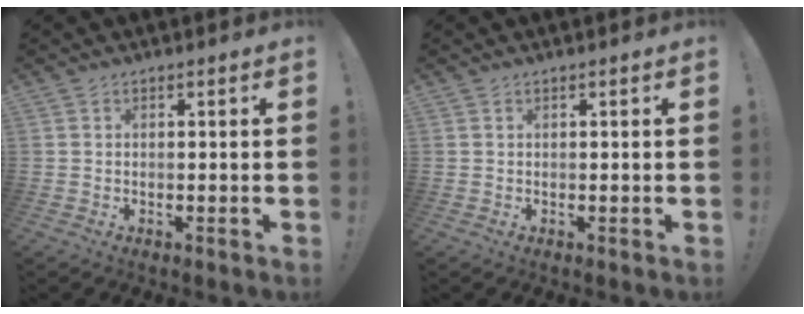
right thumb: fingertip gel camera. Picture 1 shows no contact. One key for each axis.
{"total": 0.0}